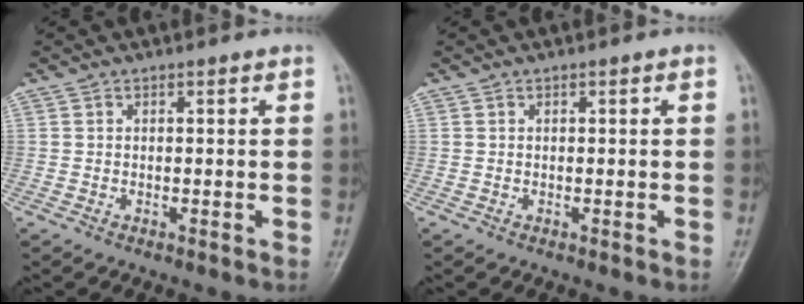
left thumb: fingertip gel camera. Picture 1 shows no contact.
{"total": 0.0}